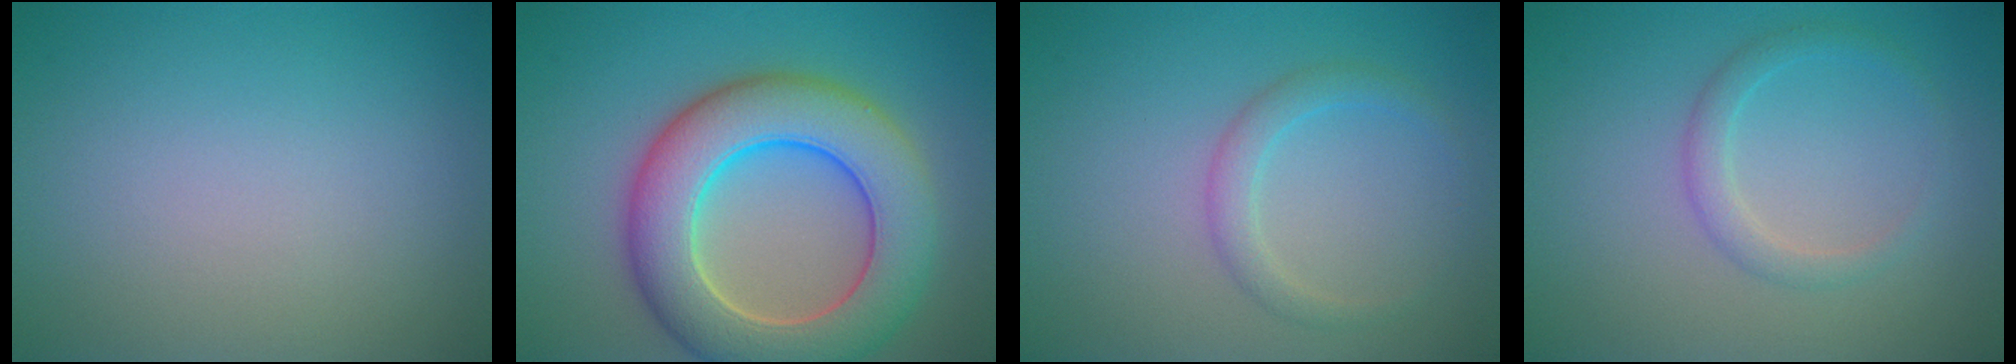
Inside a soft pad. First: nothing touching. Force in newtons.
{"total": 10.0, "press": 10.0, "slide": 0.5}
{"total": 1.9, "press": 1.9, "slide": 0.0}
{"total": 1.8, "press": 1.8, "slide": 0.1}